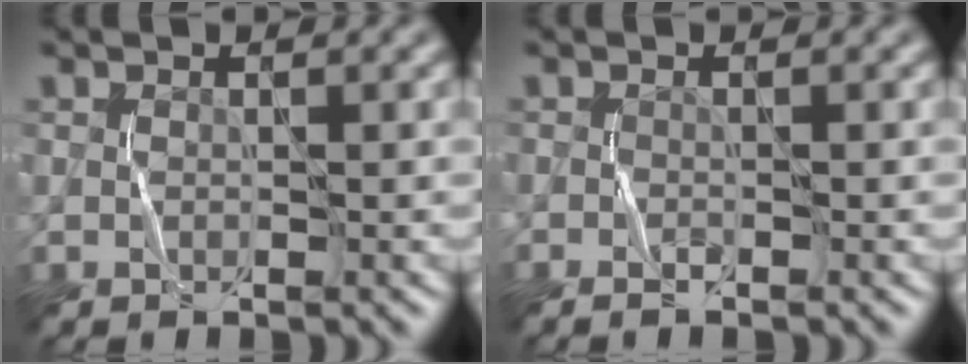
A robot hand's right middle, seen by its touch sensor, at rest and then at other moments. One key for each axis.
{"total": 0.6, "fx": -0.6, "fy": -0.1, "fz": 0.2, "tx": -0.005, "ty": 0.001, "tz": -0.012}